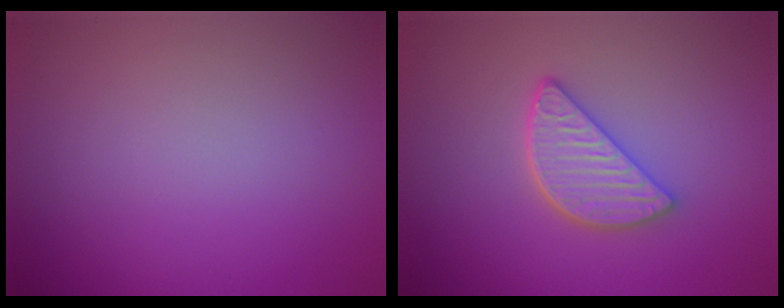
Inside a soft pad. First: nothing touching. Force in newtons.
{"total": 3.8, "press": 3.2, "slide": 2.1}